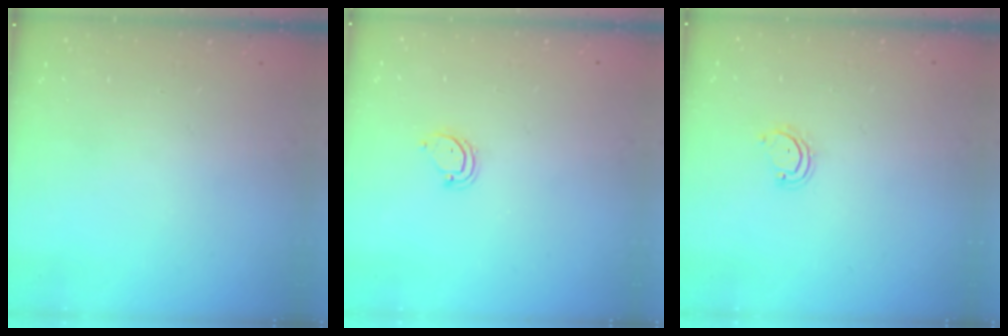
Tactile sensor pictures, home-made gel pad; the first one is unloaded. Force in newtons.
{"total": 3.6, "press": 3.6, "slide": 0.2}
{"total": 2.9, "press": 2.9, "slide": 0.3}